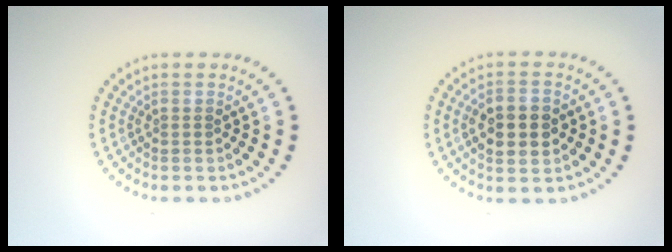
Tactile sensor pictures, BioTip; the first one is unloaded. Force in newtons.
{"total": 4.5, "press": 4.5, "slide": 0.1}